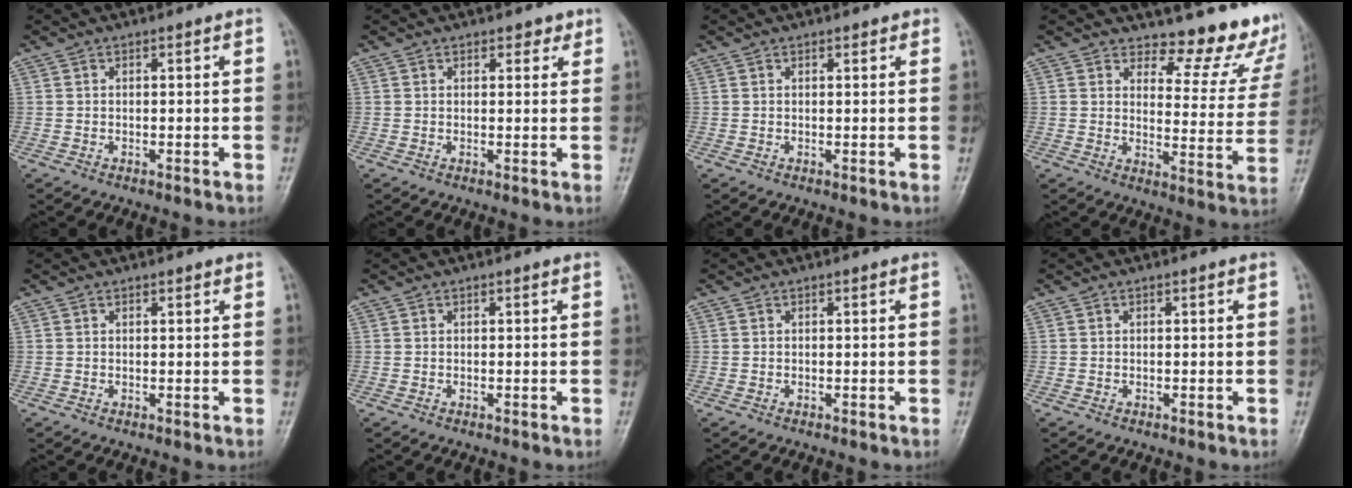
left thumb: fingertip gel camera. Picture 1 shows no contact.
{"total": 2.0, "force": [1.4, 1.1, 0.8], "torque": [0.008, -0.006, 0.014]}
{"total": 1.1, "force": [0.8, 0.5, 0.5], "torque": [0.000, -0.003, 0.007]}
{"total": 14.5, "force": [12.6, 5.4, 4.8], "torque": [-0.008, -0.118, 0.137]}
{"total": 0.8, "force": [0.7, 0.3, 0.3], "torque": [-0.003, -0.003, 0.008]}
{"total": 0.0}
{"total": 0.0}
{"total": 0.0}